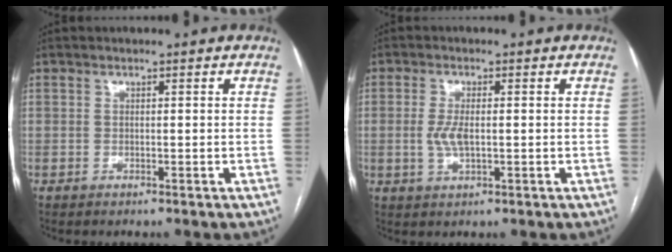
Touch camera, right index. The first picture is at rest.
{"total": 3.7, "force": [-0.2, 1.2, 3.5], "torque": [-0.077, -0.004, -0.003]}